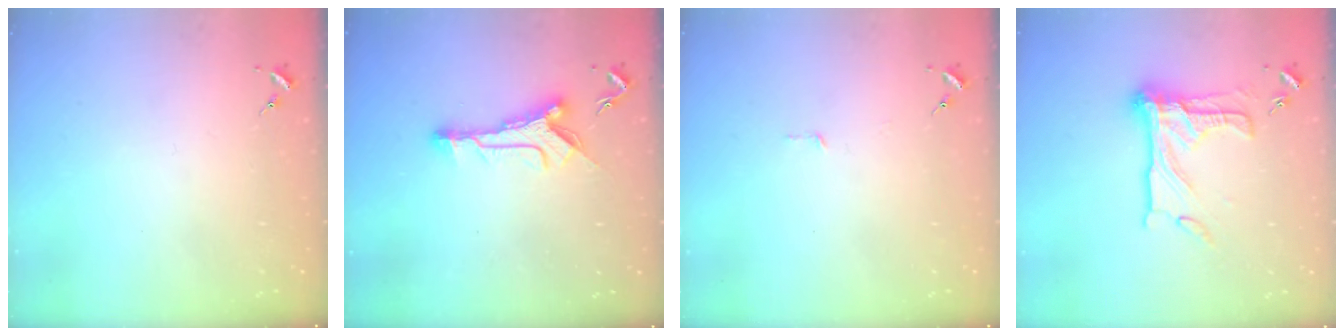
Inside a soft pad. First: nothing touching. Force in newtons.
{"total": 10.9, "press": 10.9, "slide": 0.5}
{"total": 2.8, "press": 2.8, "slide": 0.2}
{"total": 19.0, "press": 18.9, "slide": 1.4}